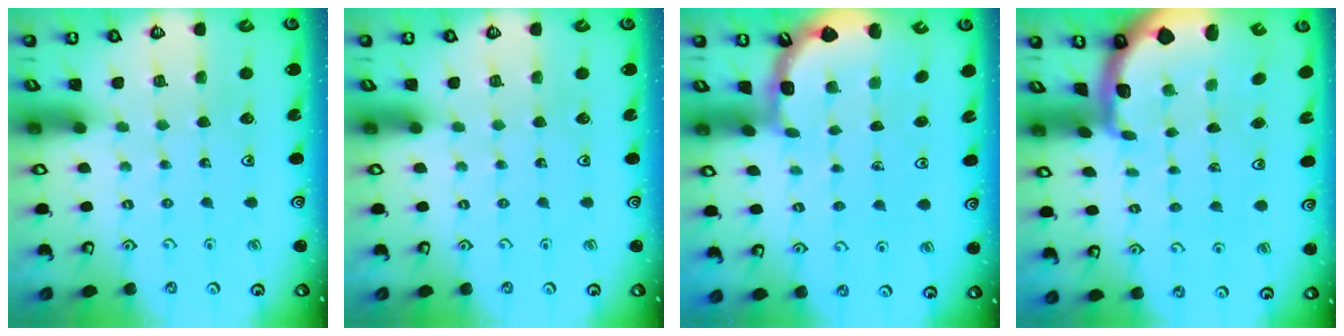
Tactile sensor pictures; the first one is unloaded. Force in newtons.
{"total": 0.0}
{"total": 2.0, "press": 2.0, "slide": 0.2}
{"total": 1.7, "press": 1.6, "slide": 0.4}